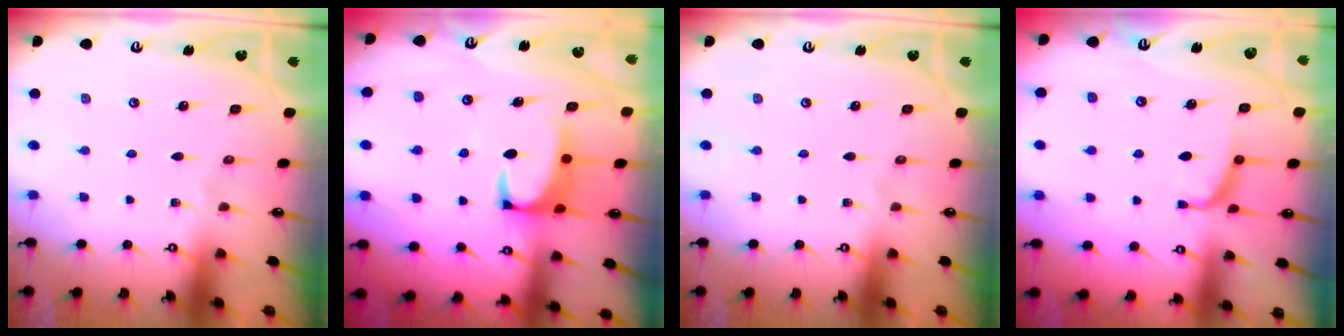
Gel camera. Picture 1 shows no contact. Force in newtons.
{"total": 2.6, "press": 2.3, "slide": 1.0}
{"total": 0.0}
{"total": 0.9, "press": 0.8, "slide": 0.4}